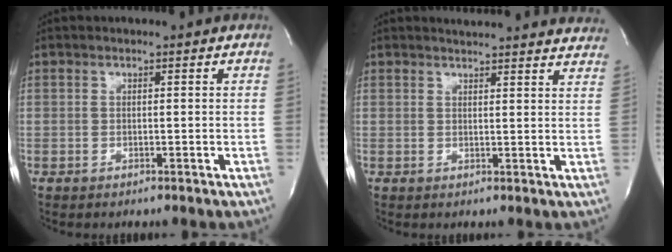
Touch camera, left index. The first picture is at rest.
{"total": 18.7, "force": [17.8, 1.8, 5.6], "torque": [-0.076, -0.054, 0.192]}